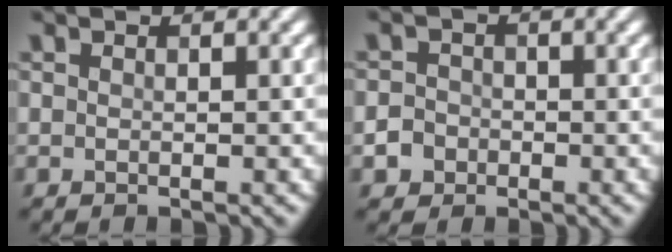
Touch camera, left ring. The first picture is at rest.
{"total": 2.1, "force": [-1.4, 1.5, 0.2], "torque": [0.009, 0.006, -0.022]}